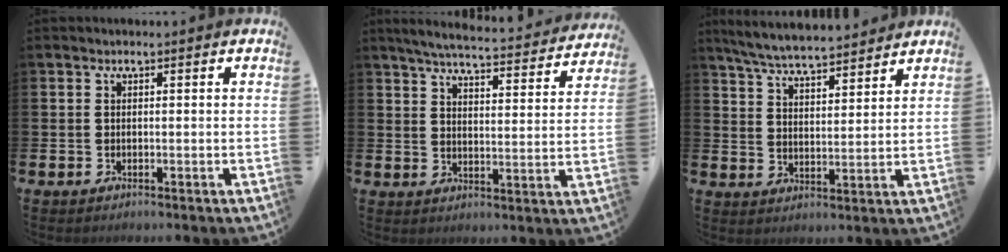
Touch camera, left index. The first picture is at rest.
{"total": 5.8, "force": [5.5, 0.4, 1.7], "torque": [-0.047, -0.040, 0.093]}
{"total": 6.1, "force": [6.0, 0.5, 1.3], "torque": [-0.052, -0.032, 0.106]}